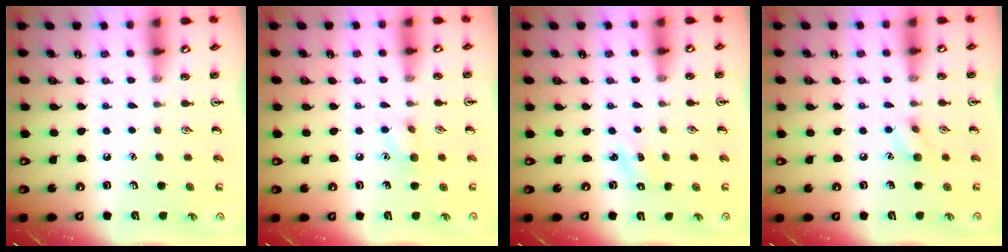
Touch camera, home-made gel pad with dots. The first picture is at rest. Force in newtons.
{"total": 6.9, "press": 6.6, "slide": 2.0}
{"total": 1.2, "press": 1.1, "slide": 0.4}
{"total": 7.5, "press": 7.3, "slide": 1.4}